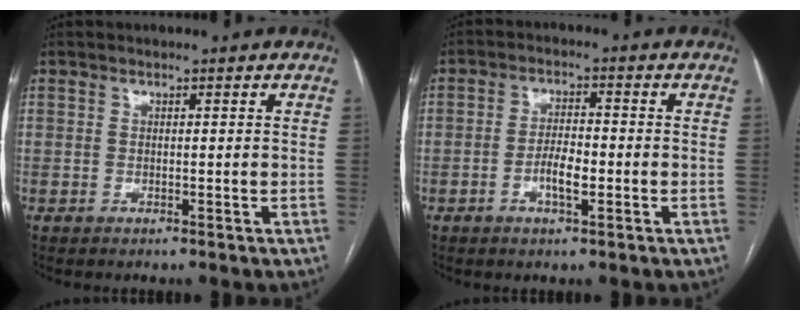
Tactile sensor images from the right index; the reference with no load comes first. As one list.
[{"total": 4.4, "force": [-1.6, 1.3, 3.9], "torque": [-0.075, 0.004, -0.029]}]